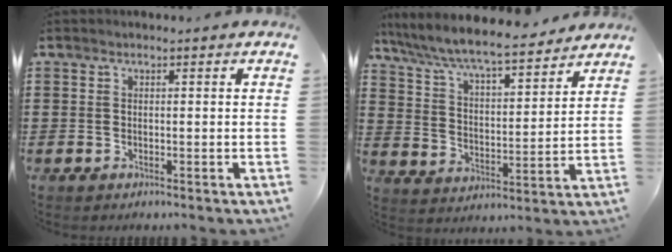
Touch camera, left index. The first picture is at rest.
{"total": 7.5, "force": [6.9, 0.4, 2.9], "torque": [-0.083, -0.041, 0.115]}